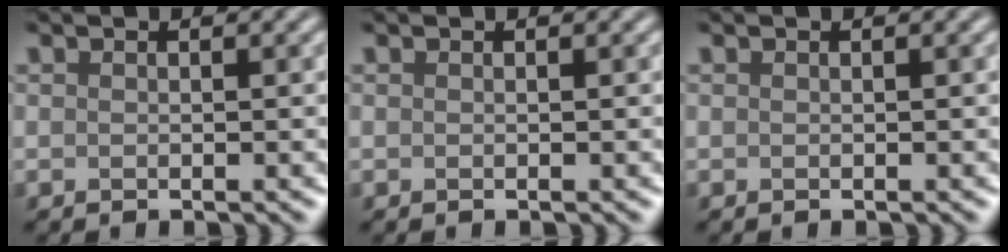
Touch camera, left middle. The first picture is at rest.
{"total": 0.0}
{"total": 0.0}